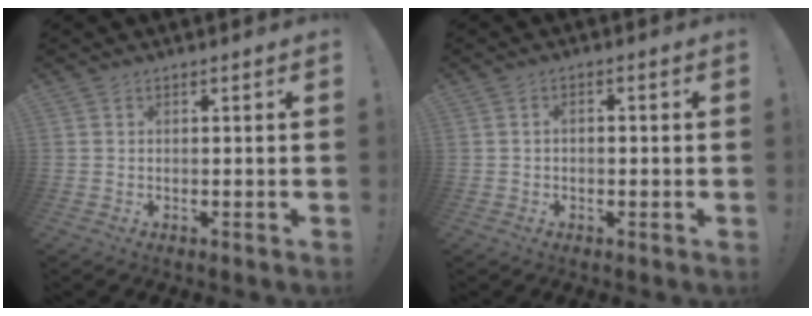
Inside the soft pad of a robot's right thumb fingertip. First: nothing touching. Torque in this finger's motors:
{"motor_torque": [-0.13, -0.30, -0.16, 0.47, 0.09]}